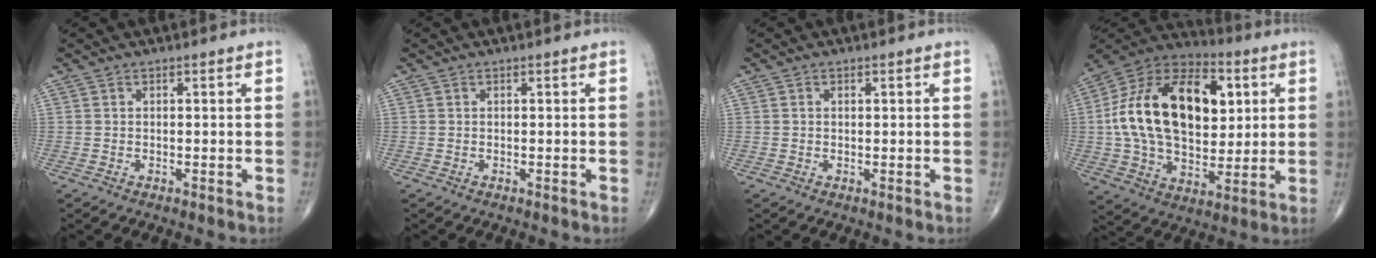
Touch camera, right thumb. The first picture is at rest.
{"total": 0.0}
{"total": 0.0}
{"total": 26.5, "force": [4.4, 16.3, 20.4], "torque": [-0.346, 0.005, 0.070]}